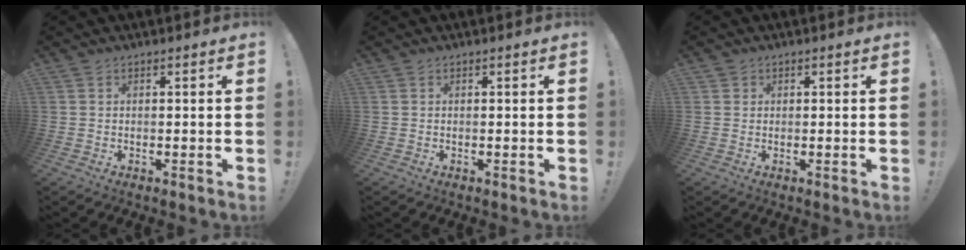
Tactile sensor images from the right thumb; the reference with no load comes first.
{"total": 0.0}
{"total": 1.1, "force": [0.6, 0.9, 0.1], "torque": [-0.002, 0.001, 0.011]}